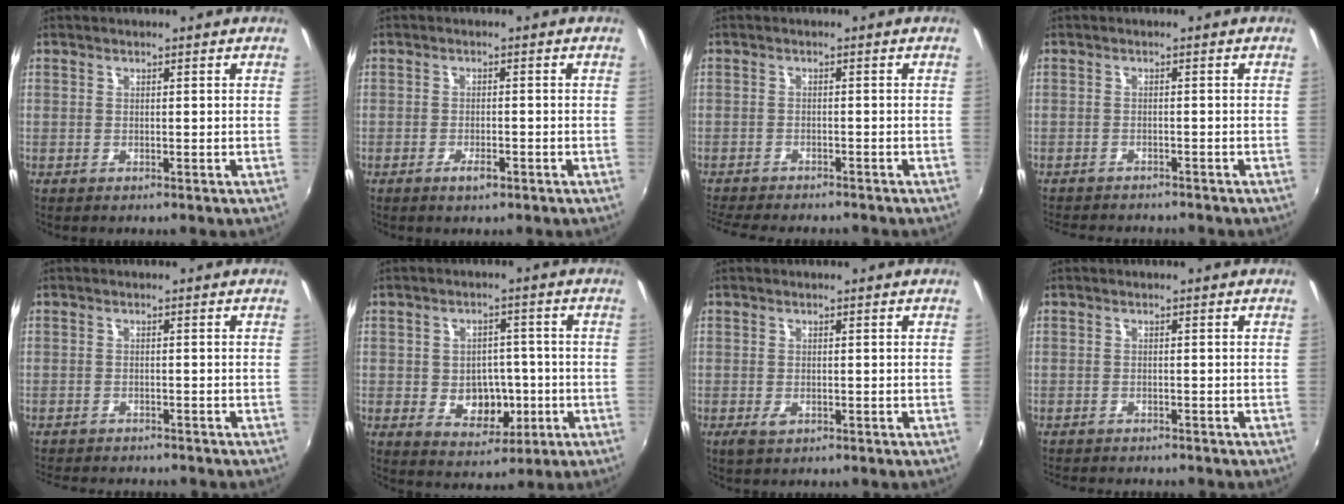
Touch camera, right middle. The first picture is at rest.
{"total": 2.4, "force": [-1.5, 0.8, 1.6], "torque": [-0.034, -0.002, -0.028]}
{"total": 9.8, "force": [-8.8, 2.0, 3.8], "torque": [-0.097, -0.022, -0.139]}
{"total": 7.2, "force": [-6.6, 1.6, 2.2], "torque": [-0.059, -0.015, -0.099]}
{"total": 6.5, "force": [-6.0, 1.4, 2.0], "torque": [-0.055, -0.016, -0.091]}
{"total": 7.8, "force": [-1.8, 6.0, 4.7], "torque": [-0.084, 0.000, -0.012]}
{"total": 2.0, "force": [-0.9, 1.1, 1.3], "torque": [-0.024, -0.005, -0.015]}
{"total": 4.1, "force": [-3.9, 0.8, 1.2], "torque": [-0.035, -0.015, -0.061]}